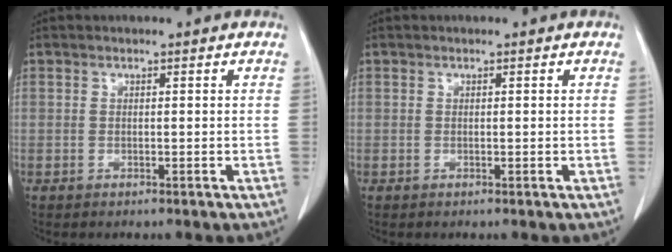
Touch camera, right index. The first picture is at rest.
{"total": 0.0}